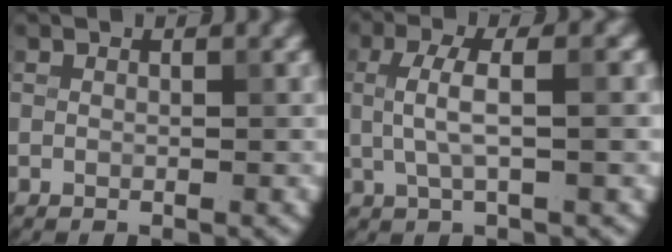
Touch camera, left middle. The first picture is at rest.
{"total": 3.9, "force": [0.4, 0.9, 3.8], "torque": [-0.074, 0.007, 0.007]}